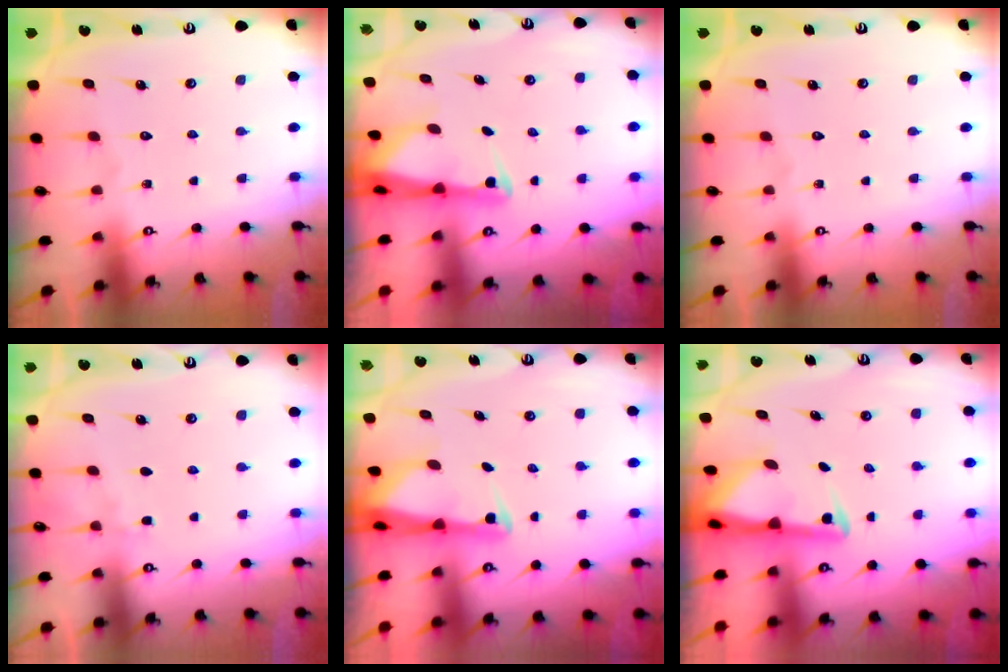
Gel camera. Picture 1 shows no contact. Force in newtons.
{"total": 2.6, "press": 2.6, "slide": 0.5}
{"total": 0.0}
{"total": 2.9, "press": 2.8, "slide": 0.5}
{"total": 2.3, "press": 2.3, "slide": 0.5}
{"total": 2.8, "press": 2.7, "slide": 0.7}